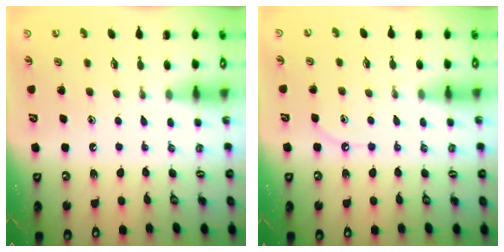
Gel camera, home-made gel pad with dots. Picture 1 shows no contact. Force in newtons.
{"total": 5.4, "press": 5.4, "slide": 0.7}